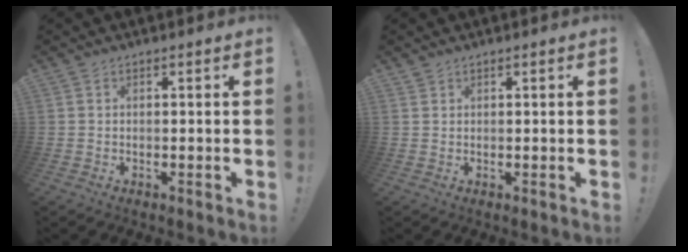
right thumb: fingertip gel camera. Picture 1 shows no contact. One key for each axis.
{"total": 0.9, "fx": 0.8, "fy": 0.3, "fz": 0.2, "tx": 0.002, "ty": -0.003, "tz": 0.014}